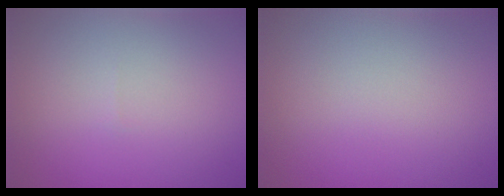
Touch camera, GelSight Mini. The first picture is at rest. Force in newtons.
{"total": 0.0}